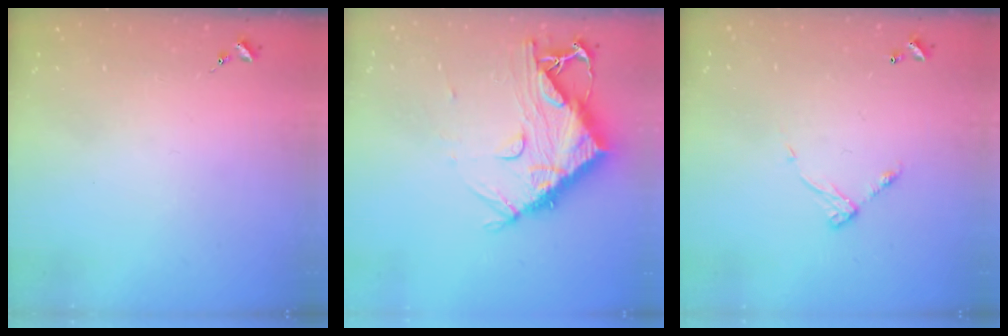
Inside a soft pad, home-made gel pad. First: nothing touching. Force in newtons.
{"total": 13.2, "press": 13.1, "slide": 1.4}
{"total": 7.1, "press": 7.1, "slide": 0.5}